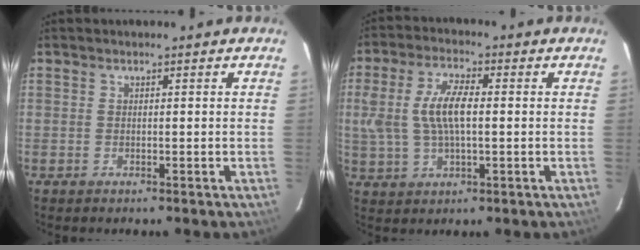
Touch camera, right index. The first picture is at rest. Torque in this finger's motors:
{"motor_torque": [0.47, 0.12, 0.35, 0.17]}